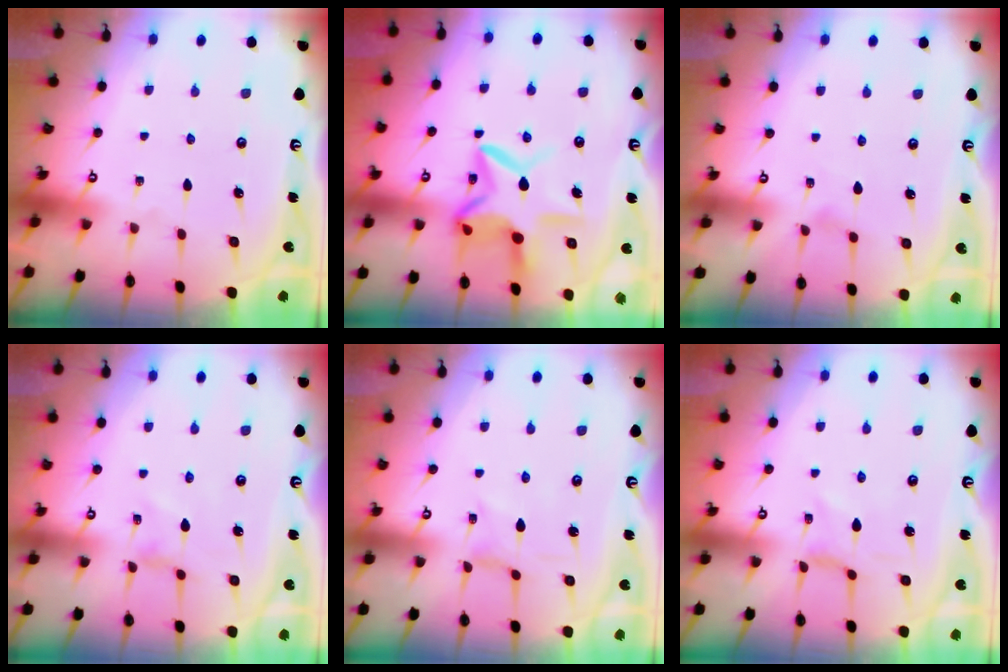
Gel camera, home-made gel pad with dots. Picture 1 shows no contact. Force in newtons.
{"total": 12.8, "press": 12.7, "slide": 1.6}
{"total": 0.0}
{"total": 1.0, "press": 1.0, "slide": 0.3}
{"total": 0.0}
{"total": 0.0}